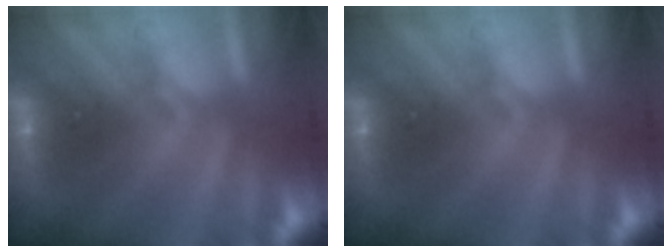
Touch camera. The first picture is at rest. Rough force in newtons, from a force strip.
{"total": 0.0}